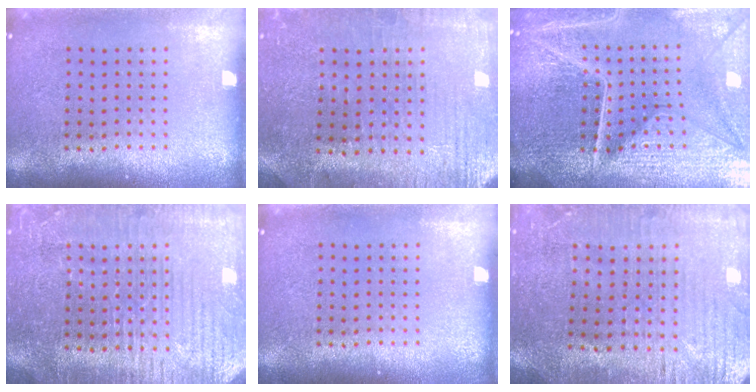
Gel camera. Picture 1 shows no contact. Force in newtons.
{"total": 0.6, "press": 0.5, "slide": 0.3}
{"total": 6.5, "press": 5.7, "slide": 3.1}
{"total": 3.9, "press": 3.7, "slide": 1.1}
{"total": 0.0}
{"total": 1.4, "press": 1.3, "slide": 0.5}